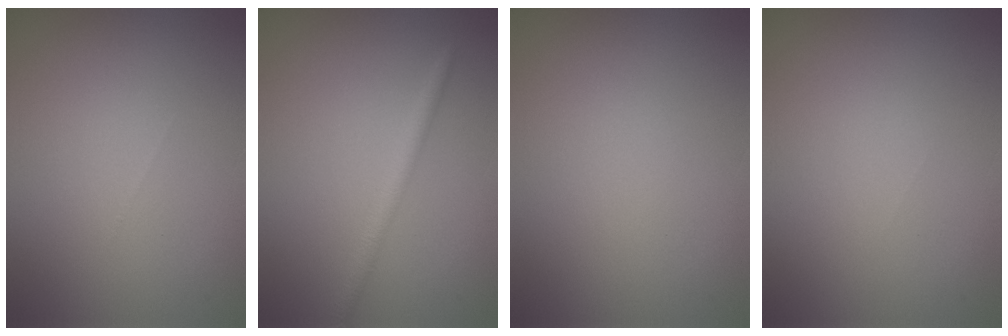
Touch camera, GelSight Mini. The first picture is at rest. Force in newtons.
{"total": 2.0, "press": 2.0, "slide": 0.1}
{"total": 0.0}
{"total": 0.0}